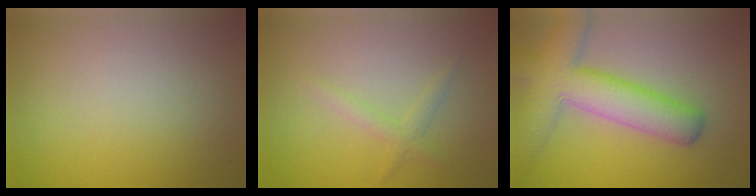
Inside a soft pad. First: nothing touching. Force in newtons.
{"total": 1.3, "press": 1.3, "slide": 0.0}
{"total": 8.6, "press": 8.6, "slide": 0.5}